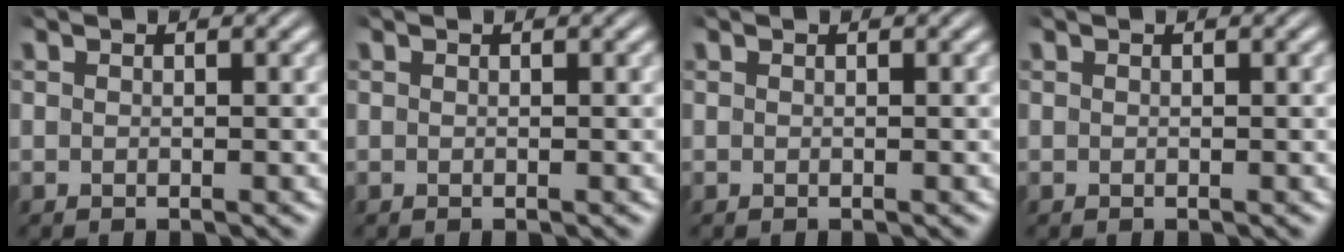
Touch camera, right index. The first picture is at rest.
{"total": 0.0}
{"total": 0.0}
{"total": 0.0}